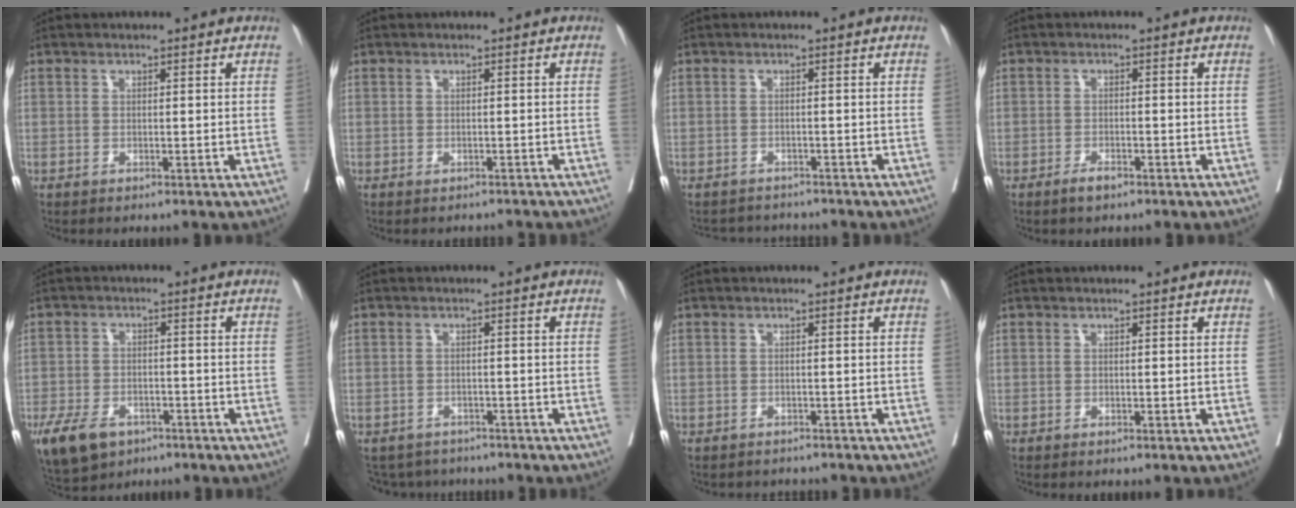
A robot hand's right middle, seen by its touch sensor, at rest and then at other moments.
{"total": 2.3, "force": [-2.1, 0.9, 0.3], "torque": [0.000, -0.001, -0.030]}
{"total": 4.2, "force": [-4.1, 0.9, -0.3], "torque": [0.011, -0.002, -0.063]}
{"total": 2.1, "force": [-1.6, 0.7, 1.2], "torque": [-0.020, -0.004, -0.029]}
{"total": 10.4, "force": [-6.2, 6.3, 5.4], "torque": [-0.112, -0.008, -0.103]}
{"total": 5.7, "force": [-5.2, 2.4, 0.1], "torque": [0.004, -0.002, -0.076]}
{"total": 3.1, "force": [-2.9, 1.1, 0.0], "torque": [0.003, -0.005, -0.045]}
{"total": 0.0}